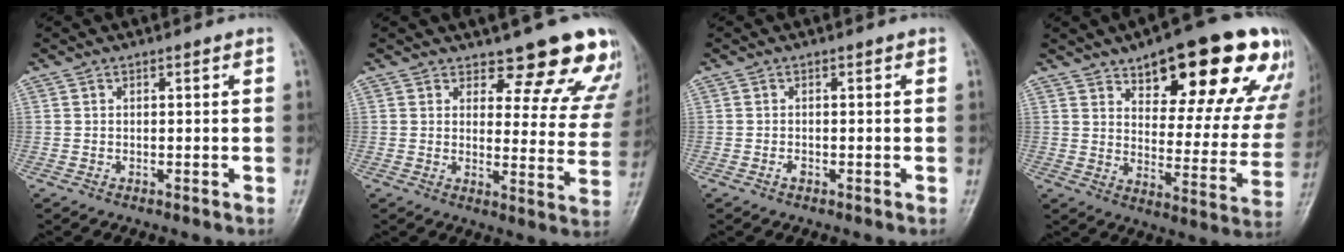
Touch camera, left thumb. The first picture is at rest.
{"total": 14.3, "force": [12.6, 5.0, 4.4], "torque": [0.007, -0.100, 0.126]}
{"total": 0.7, "force": [-0.4, 0.4, 0.5], "torque": [-0.006, 0.000, -0.008]}
{"total": 24.3, "force": [14.3, 9.3, 17.3], "torque": [-0.183, -0.041, 0.196]}